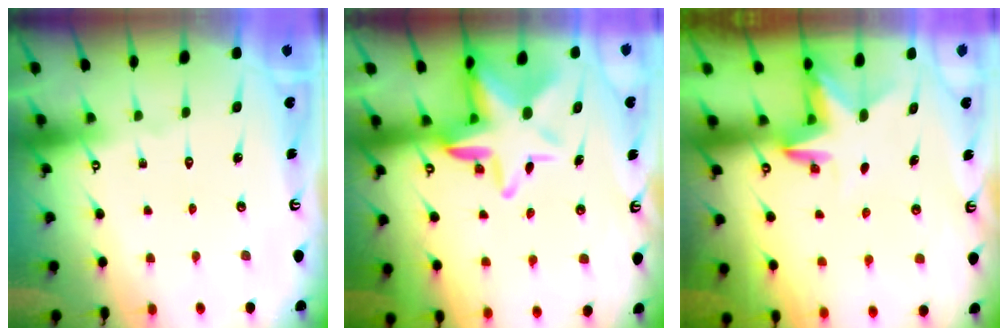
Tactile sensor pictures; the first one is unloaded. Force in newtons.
{"total": 11.1, "press": 11.0, "slide": 1.8}
{"total": 3.3, "press": 3.3, "slide": 0.1}